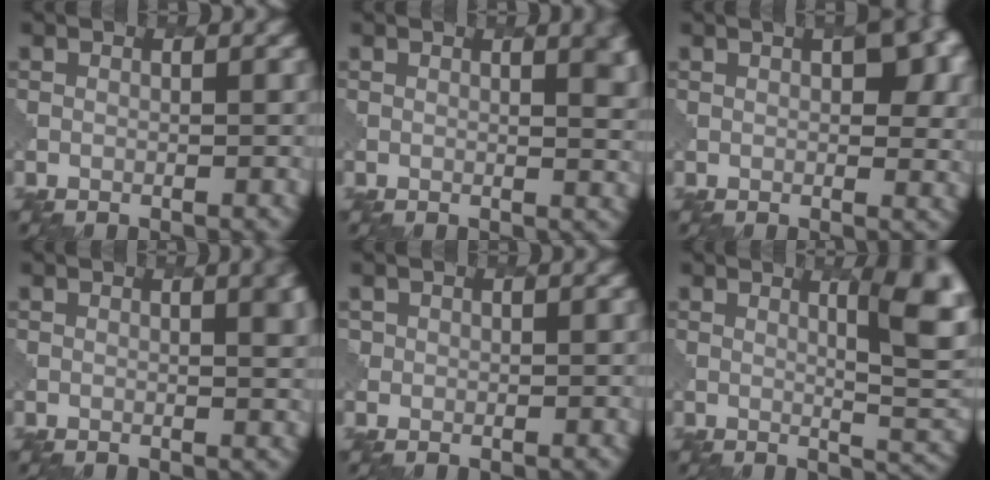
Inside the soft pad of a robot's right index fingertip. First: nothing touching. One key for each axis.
{"total": 3.9, "fx": 1.4, "fy": 1.5, "fz": 3.3, "tx": -0.018, "ty": 0.004, "tz": 0.012}
{"total": 4.3, "fx": 1.4, "fy": 1.8, "fz": 3.6, "tx": -0.038, "ty": 0.002, "tz": 0.014}
{"total": 4.2, "fx": 1.5, "fy": 1.6, "fz": 3.6, "tx": -0.016, "ty": 0.012, "tz": 0.012}
{"total": 1.4, "fx": 0.1, "fy": 1.3, "fz": 0.4, "tx": 0.002, "ty": -0.004, "tz": -0.002}
{"total": 6.9, "fx": 2.4, "fy": 1.6, "fz": 6.3, "tx": -0.069, "ty": -0.002, "tz": 0.033}